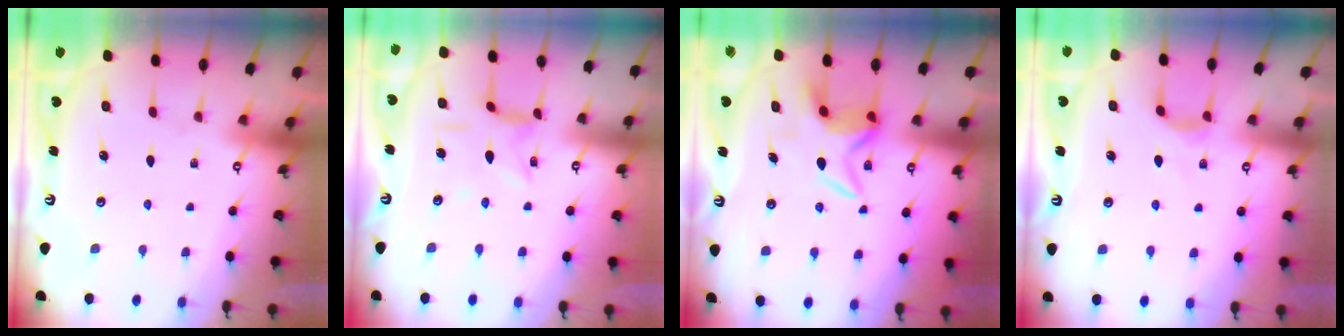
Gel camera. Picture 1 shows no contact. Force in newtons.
{"total": 4.9, "press": 4.9, "slide": 0.4}
{"total": 6.4, "press": 6.3, "slide": 1.0}
{"total": 4.1, "press": 4.1, "slide": 0.6}